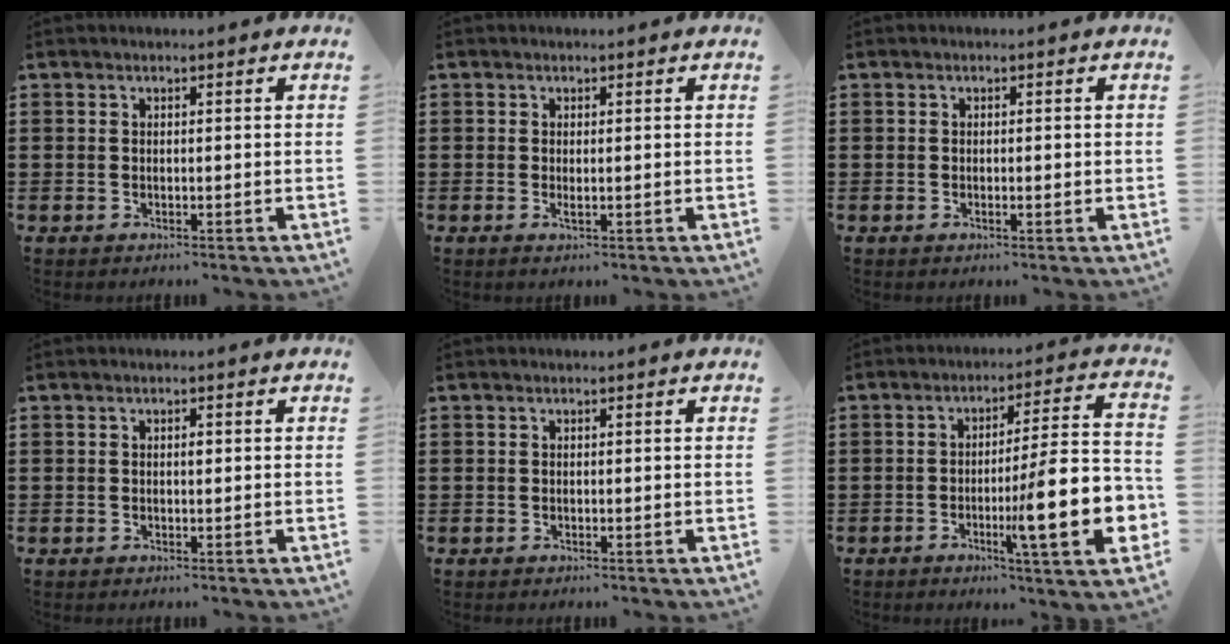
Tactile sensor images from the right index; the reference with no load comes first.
{"total": 0.7, "force": [0.0, 0.1, 0.7], "torque": [-0.014, -0.003, 0.001]}
{"total": 0.9, "force": [-0.2, 0.2, 0.9], "torque": [-0.016, -0.002, -0.002]}
{"total": 0.9, "force": [0.1, 0.4, 0.8], "torque": [-0.016, 0.000, 0.002]}
{"total": 0.0}
{"total": 14.8, "force": [-3.8, 2.2, 14.1], "torque": [-0.230, -0.014, -0.064]}